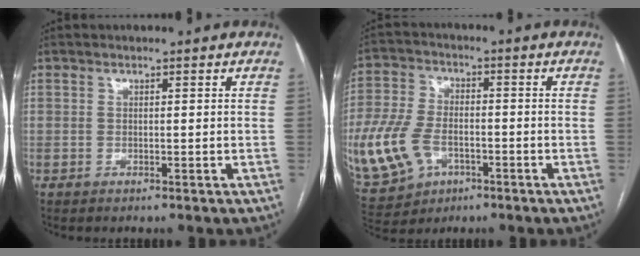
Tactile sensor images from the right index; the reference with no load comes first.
{"total": 17.0, "force": [-5.4, 11.9, 10.8], "torque": [-0.291, -0.001, -0.088]}